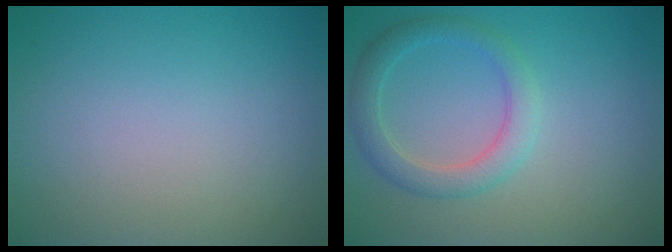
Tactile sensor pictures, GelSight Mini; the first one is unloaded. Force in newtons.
{"total": 3.0, "press": 3.0, "slide": 0.1}